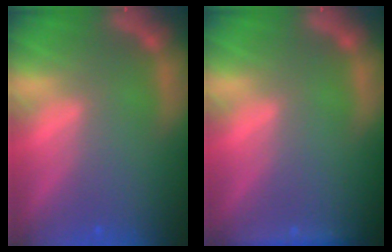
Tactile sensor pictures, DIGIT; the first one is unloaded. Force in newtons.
{"total": 1.9}